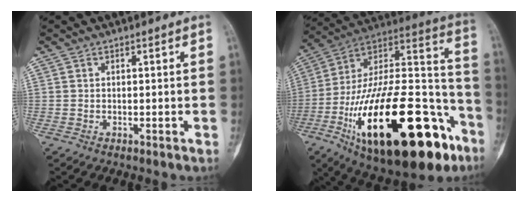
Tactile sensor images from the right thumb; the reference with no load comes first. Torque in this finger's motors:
{"motor_torque": [1.21, 1.79, 2.32, -0.46, 0.39]}